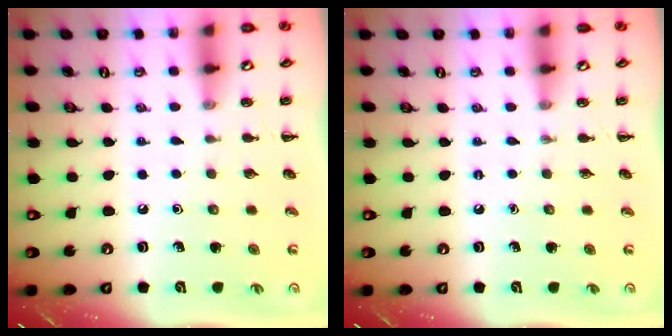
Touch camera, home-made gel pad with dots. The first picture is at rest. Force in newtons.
{"total": 0.0}